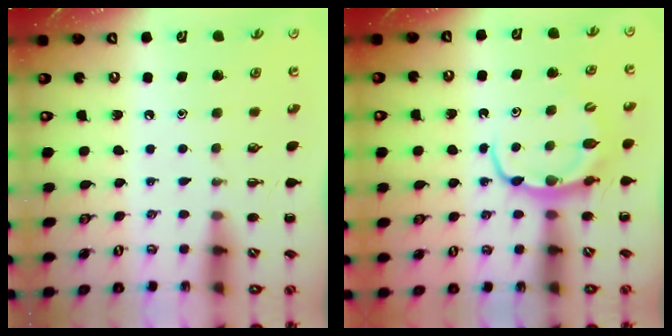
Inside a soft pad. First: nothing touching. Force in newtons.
{"total": 6.1, "press": 6.1, "slide": 0.5}